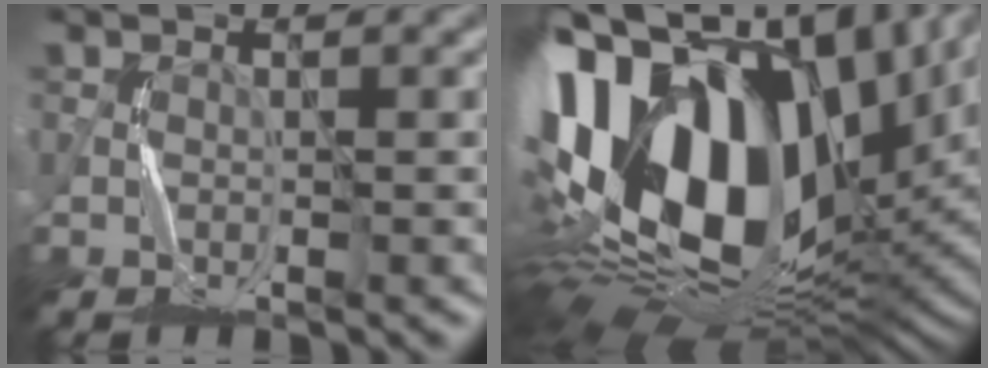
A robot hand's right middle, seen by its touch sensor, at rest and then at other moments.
{"total": 20.5, "force": [4.0, 12.6, 15.6], "torque": [-0.312, -0.019, 0.081]}